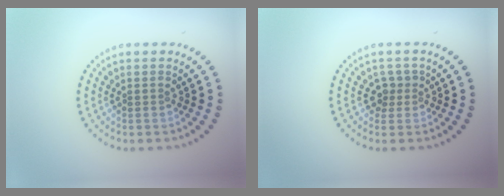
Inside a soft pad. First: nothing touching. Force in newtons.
{"total": 1.6, "press": 1.2, "slide": 1.1}